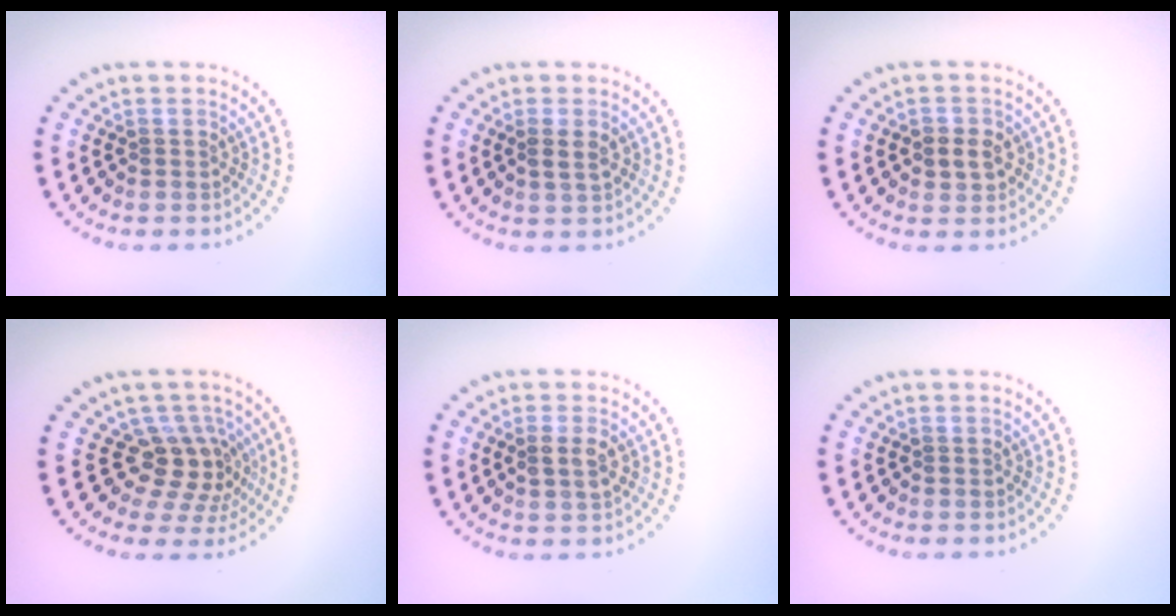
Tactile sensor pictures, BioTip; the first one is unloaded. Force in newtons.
{"total": 1.0, "press": 0.9, "slide": 0.3}
{"total": 2.1, "press": 2.1, "slide": 0.5}
{"total": 4.3, "press": 3.1, "slide": 2.9}
{"total": 1.8, "press": 1.8, "slide": 0.1}
{"total": 0.0}